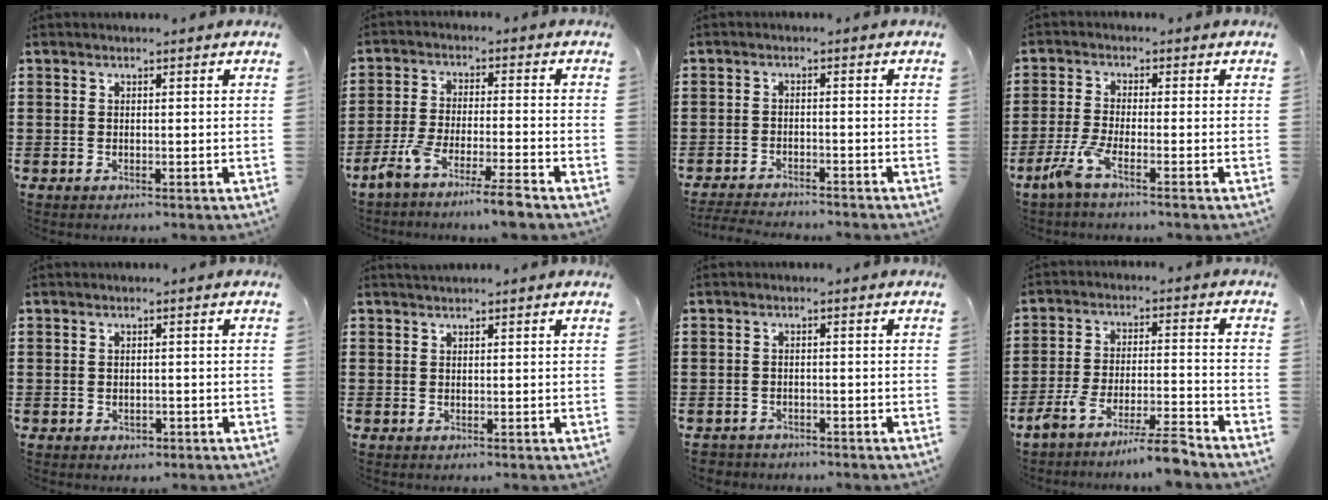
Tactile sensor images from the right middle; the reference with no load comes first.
{"total": 6.4, "force": [-5.5, -0.6, 3.2], "torque": [-0.069, -0.017, -0.107]}
{"total": 3.0, "force": [-3.0, 0.1, 0.3], "torque": [-0.016, -0.005, -0.064]}
{"total": 4.4, "force": [-2.8, 0.3, 3.4], "torque": [-0.085, -0.012, -0.056]}
{"total": 0.6, "force": [-0.3, 0.5, 0.2], "torque": [-0.007, -0.001, -0.005]}
{"total": 0.8, "force": [0.7, -0.1, 0.4], "torque": [-0.007, 0.000, 0.014]}
{"total": 1.6, "force": [-1.6, 0.4, -0.1], "torque": [-0.005, -0.002, -0.035]}
{"total": 7.5, "force": [-6.7, -0.3, 3.3], "torque": [-0.059, -0.007, -0.128]}